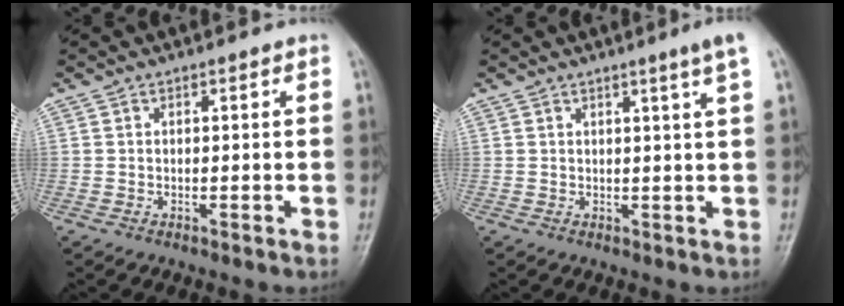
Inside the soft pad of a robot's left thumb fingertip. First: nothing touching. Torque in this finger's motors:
{"motor_torque": [-0.03, -0.04, -0.02, 0.18, 0.08]}